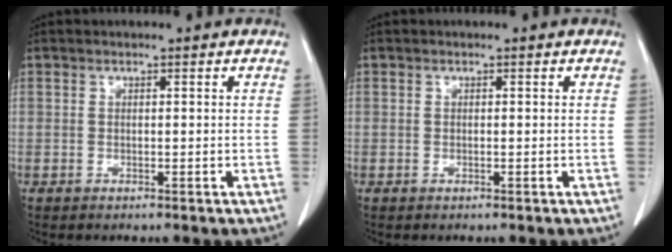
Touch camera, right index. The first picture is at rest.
{"total": 0.0}